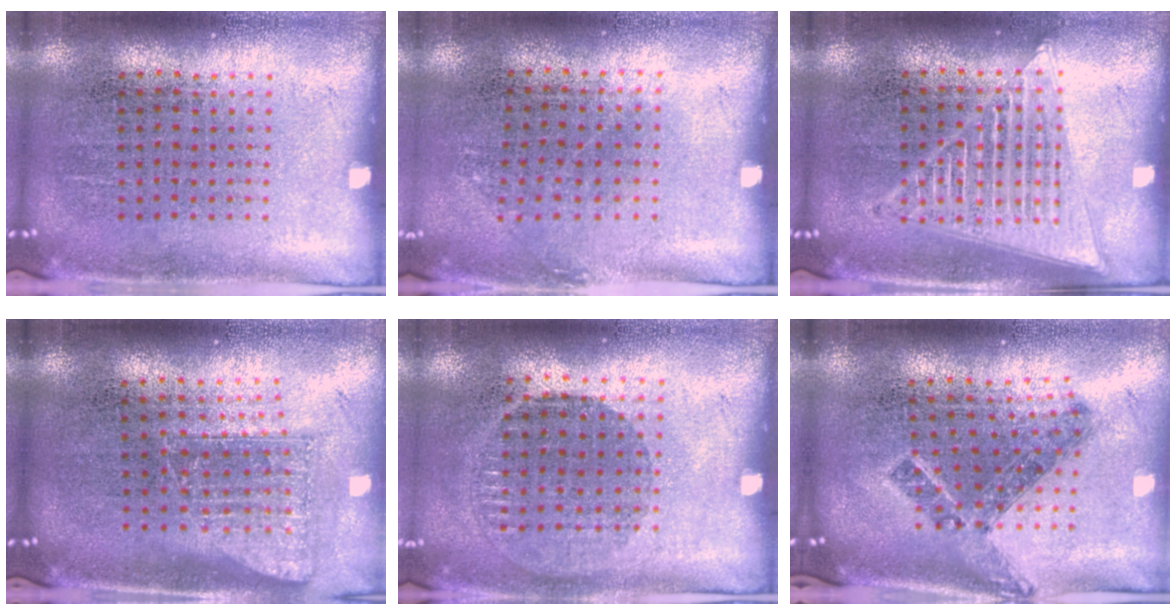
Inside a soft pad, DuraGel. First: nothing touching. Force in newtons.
{"total": 0.8, "press": 0.7, "slide": 0.5}
{"total": 1.9, "press": 1.9, "slide": 0.1}
{"total": 1.7, "press": 1.3, "slide": 1.2}
{"total": 0.9, "press": 0.9, "slide": 0.3}
{"total": 1.0, "press": 0.9, "slide": 0.6}